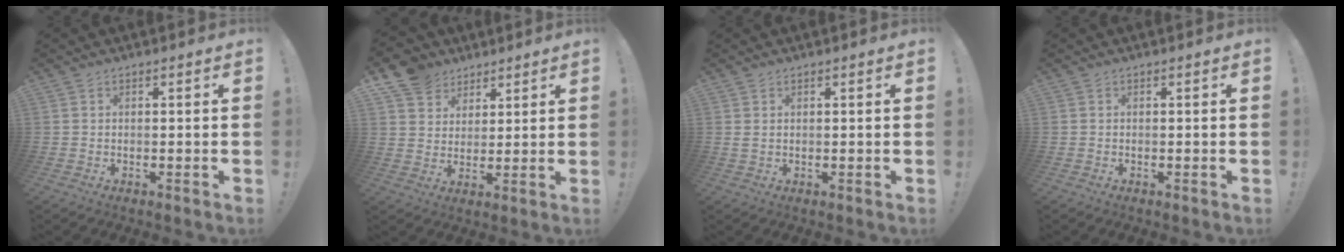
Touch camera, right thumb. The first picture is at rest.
{"total": 9.0, "force": [6.2, 6.5, 1.4], "torque": [-0.023, -0.047, 0.123]}
{"total": 1.2, "force": [0.8, 0.6, 0.8], "torque": [-0.017, 0.002, 0.014]}
{"total": 0.0}